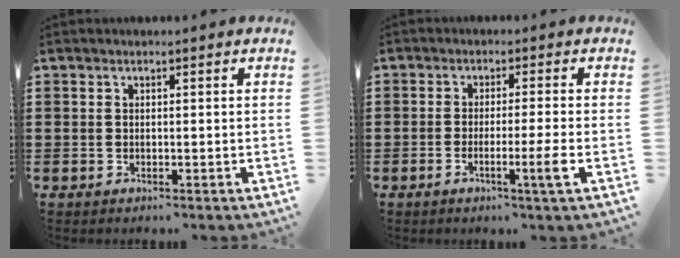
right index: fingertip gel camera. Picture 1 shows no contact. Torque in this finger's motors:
{"motor_torque": [-0.13, 0.92, 0.07, 0.02]}